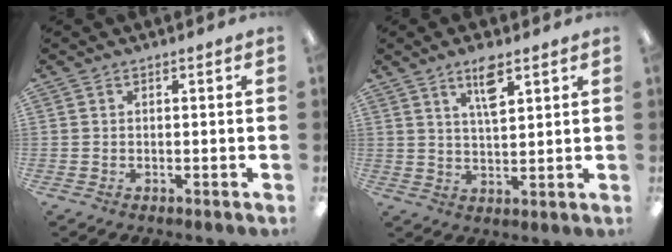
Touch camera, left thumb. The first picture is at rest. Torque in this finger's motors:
{"motor_torque": [0.05, 0.15, -0.03, -0.35, 0.05]}